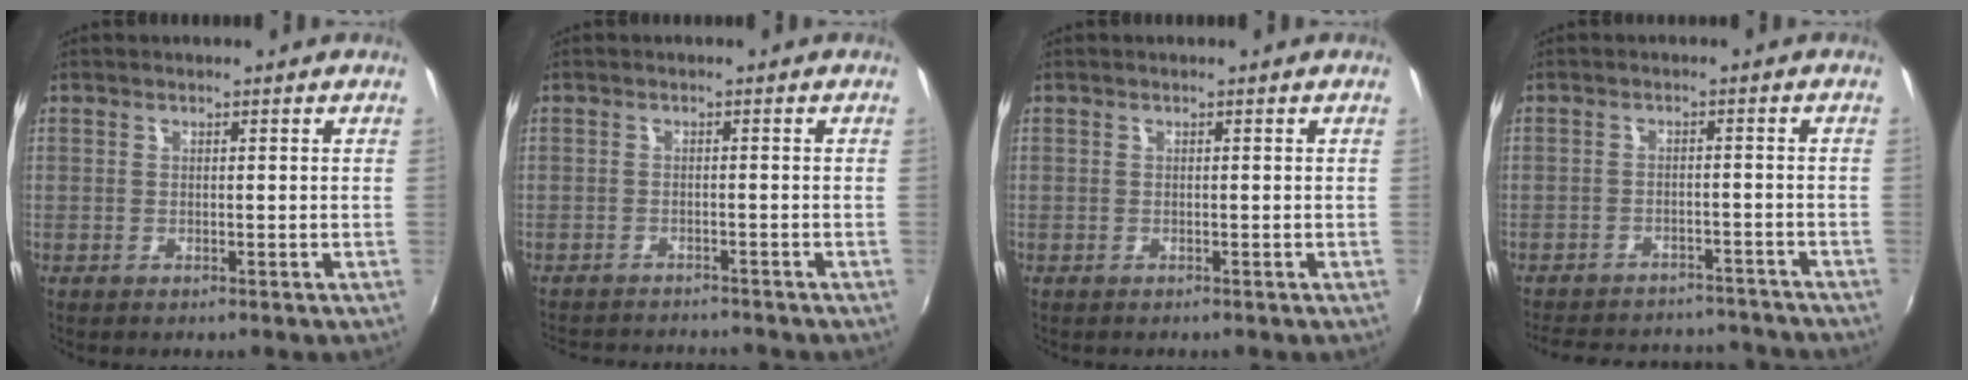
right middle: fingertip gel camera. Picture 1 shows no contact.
{"total": 7.7, "force": [-7.3, 1.2, 2.1], "torque": [-0.057, -0.010, -0.109]}
{"total": 0.0}
{"total": 18.4, "force": [-16.1, 6.4, 6.1], "torque": [-0.136, 0.023, -0.203]}